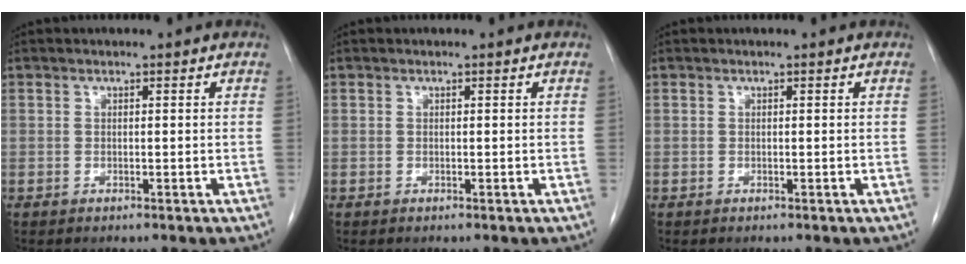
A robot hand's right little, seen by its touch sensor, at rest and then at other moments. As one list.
[{"total": 0.0}, {"total": 0.0}]